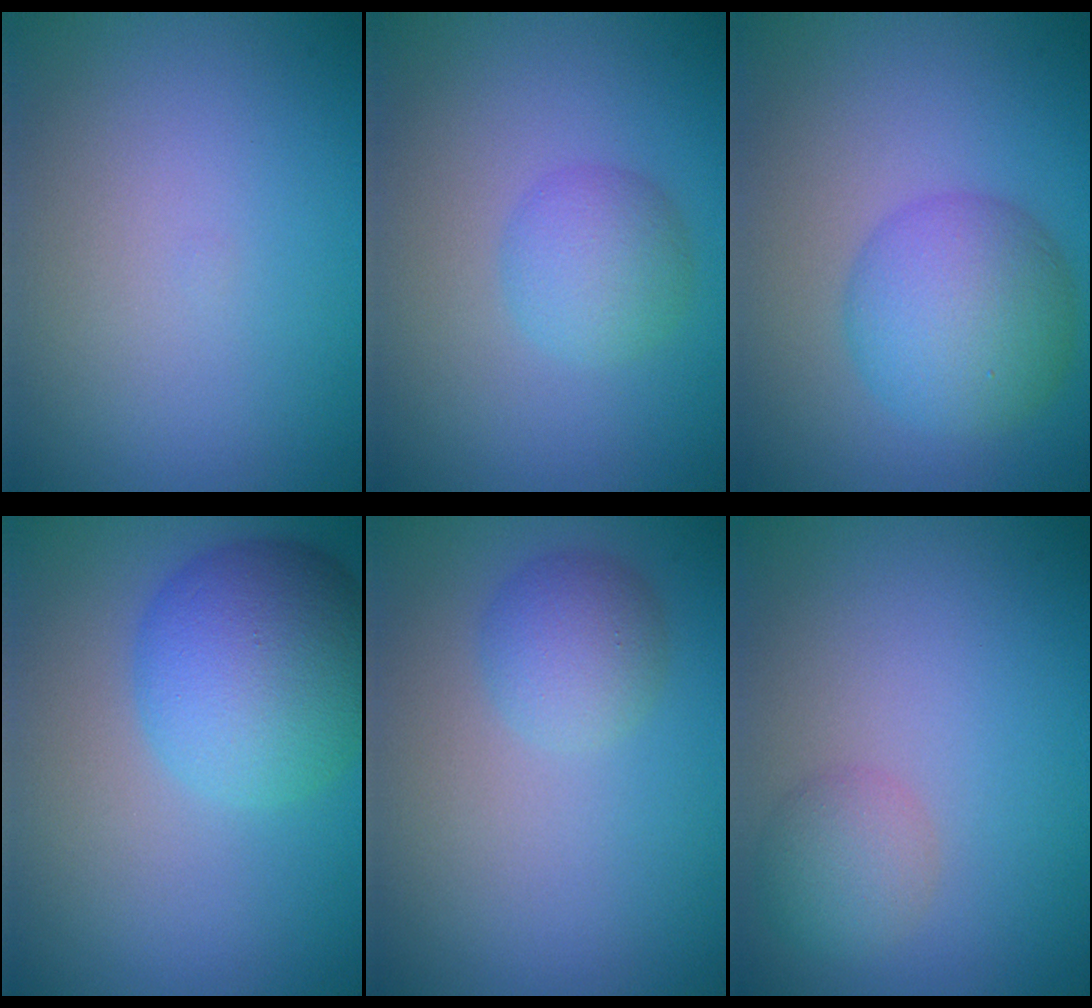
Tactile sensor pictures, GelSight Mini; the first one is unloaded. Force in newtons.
{"total": 2.9, "press": 2.9, "slide": 0.0}
{"total": 6.0, "press": 6.0, "slide": 0.2}
{"total": 7.9, "press": 7.9, "slide": 0.3}
{"total": 2.6, "press": 2.6, "slide": 0.1}
{"total": 2.5, "press": 2.5, "slide": 0.1}